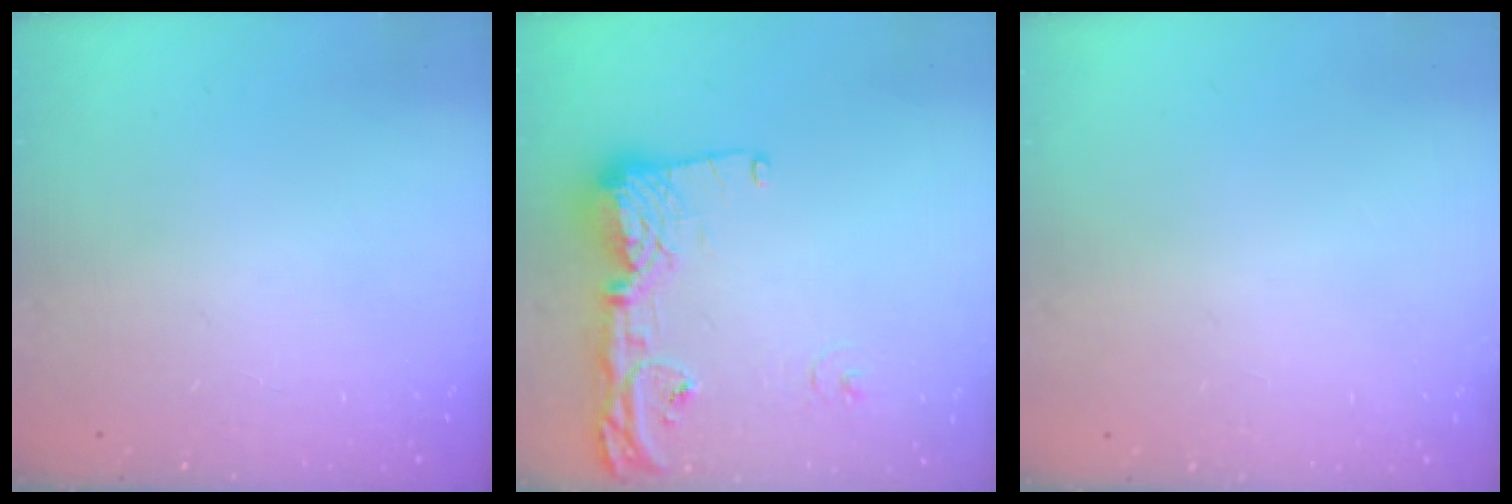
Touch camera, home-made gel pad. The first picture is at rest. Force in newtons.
{"total": 14.9, "press": 14.8, "slide": 1.2}
{"total": 1.1, "press": 0.8, "slide": 0.7}